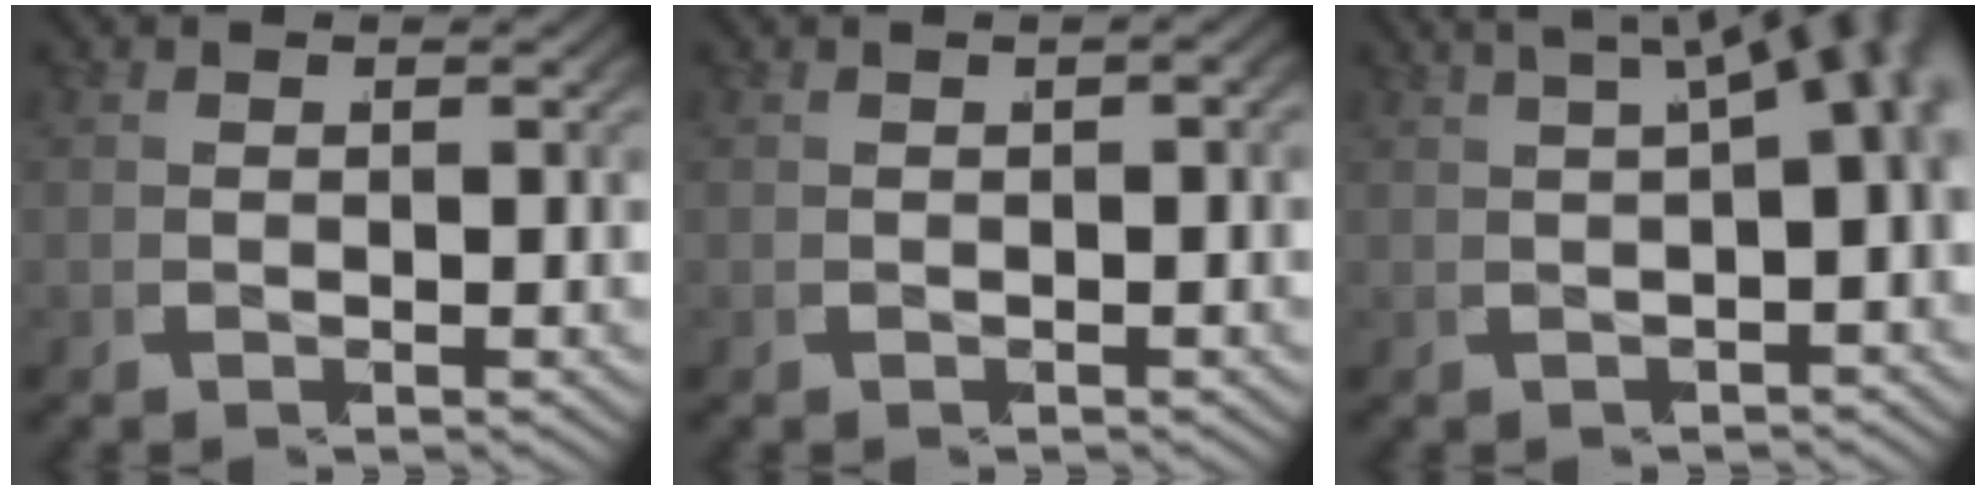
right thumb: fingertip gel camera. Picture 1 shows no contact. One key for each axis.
{"total": 1.9, "fx": 0.4, "fy": 0.9, "fz": 1.6, "tx": -0.015, "ty": 0.009, "tz": 0.003}
{"total": 8.5, "fx": 2.5, "fy": 4.8, "fz": 6.6, "tx": -0.061, "ty": 0.030, "tz": 0.019}